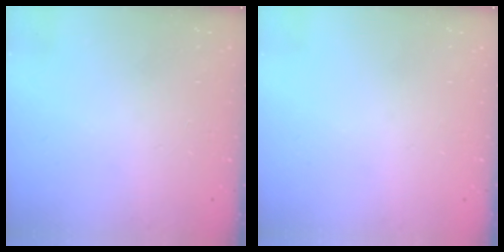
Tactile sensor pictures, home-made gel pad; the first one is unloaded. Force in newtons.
{"total": 0.0}